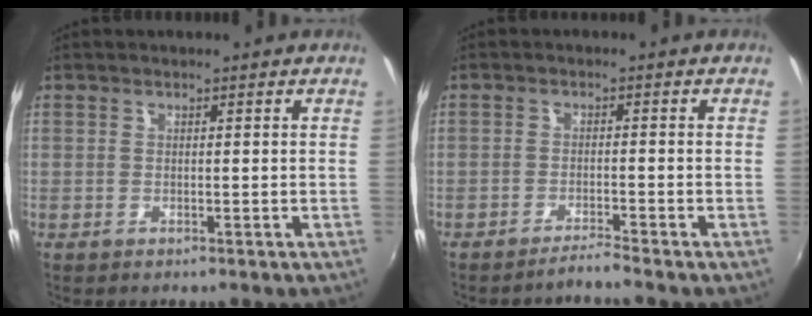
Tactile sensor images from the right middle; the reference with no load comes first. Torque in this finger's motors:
{"motor_torque": [-0.02, -0.35, -0.05, 0.00]}